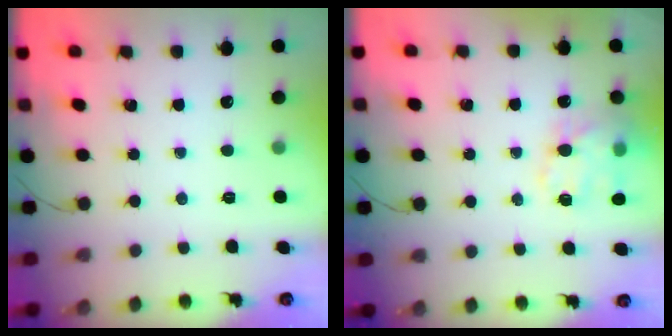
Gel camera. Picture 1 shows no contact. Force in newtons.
{"total": 16.1, "press": 15.9, "slide": 2.5}